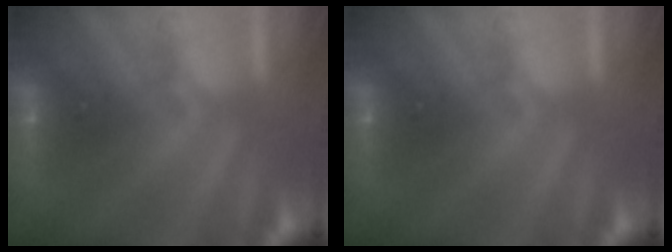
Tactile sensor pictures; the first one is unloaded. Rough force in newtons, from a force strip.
{"total": 0.0}